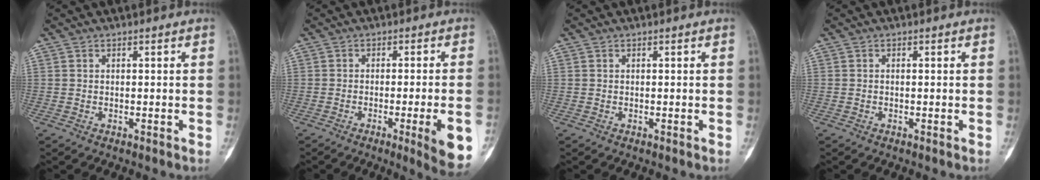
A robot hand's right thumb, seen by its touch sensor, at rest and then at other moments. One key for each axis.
{"total": 9.2, "fx": -3.2, "fy": 0.9, "fz": 8.6, "tx": -0.107, "ty": -0.007, "tz": -0.041}
{"total": 0.0}
{"total": 0.0}